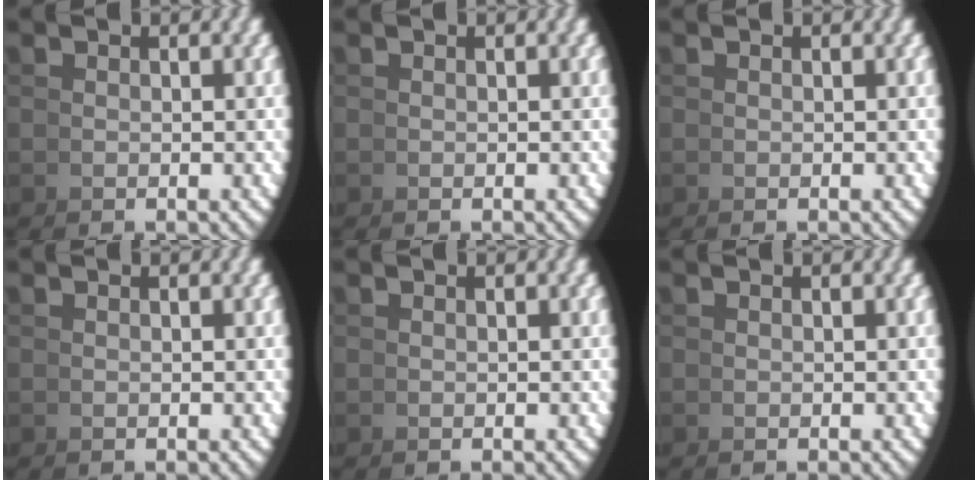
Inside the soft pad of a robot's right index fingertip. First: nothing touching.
{"total": 0.0}
{"total": 0.0}
{"total": 0.0}
{"total": 0.0}
{"total": 0.0}